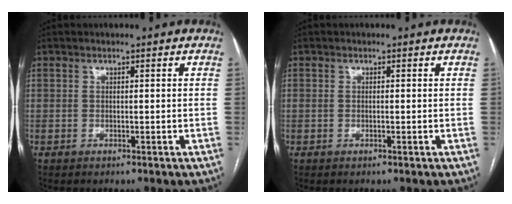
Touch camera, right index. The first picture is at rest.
{"total": 0.0}